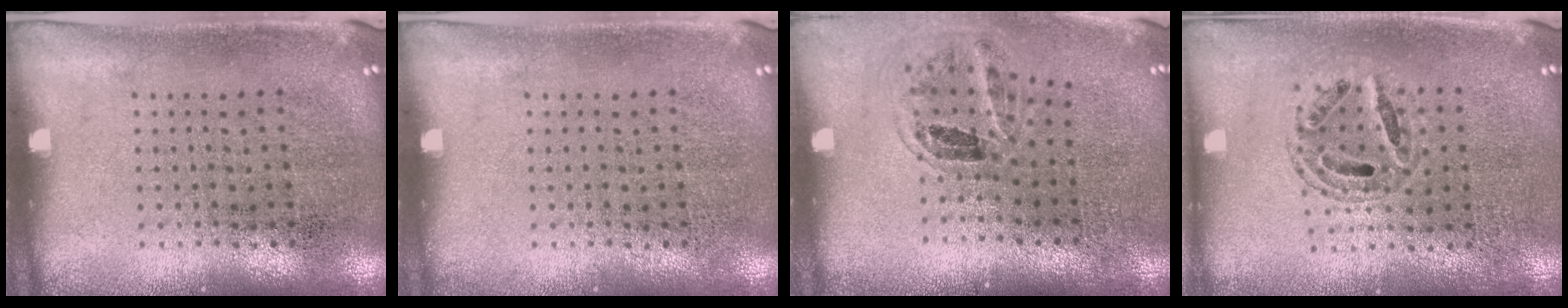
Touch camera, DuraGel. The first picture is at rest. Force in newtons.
{"total": 0.0}
{"total": 1.1, "press": 1.0, "slide": 0.3}
{"total": 0.7, "press": 0.7, "slide": 0.2}